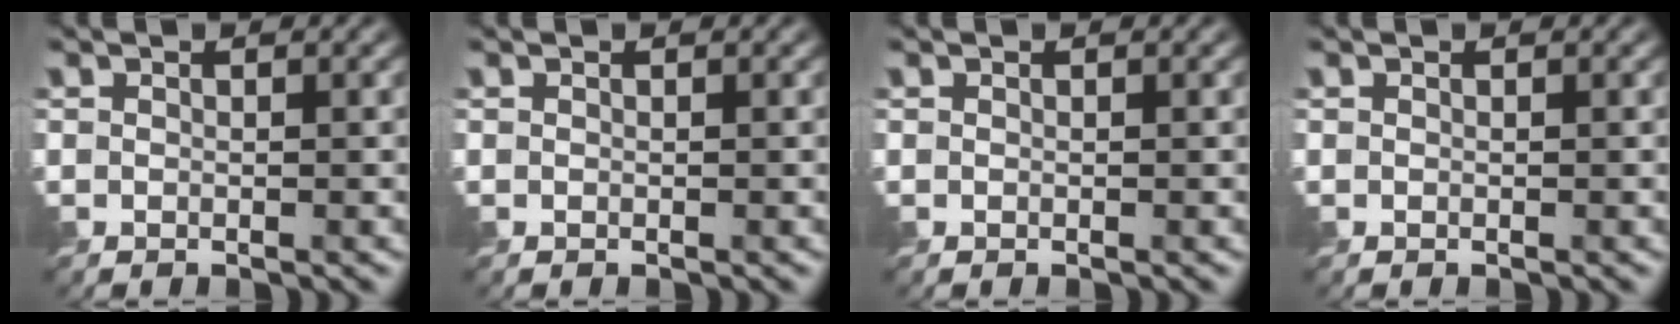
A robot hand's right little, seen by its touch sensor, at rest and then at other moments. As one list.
[{"total": 0.0}, {"total": 0.0}, {"total": 0.0}]